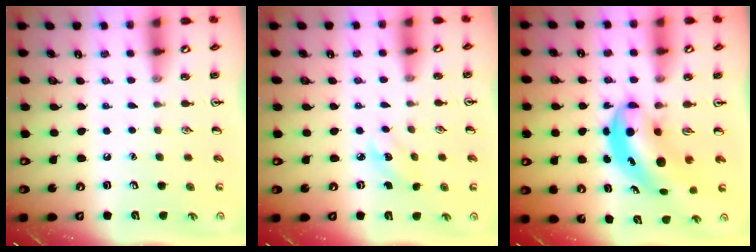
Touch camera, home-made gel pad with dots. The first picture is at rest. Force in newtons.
{"total": 2.4, "press": 2.2, "slide": 0.9}
{"total": 6.2, "press": 6.0, "slide": 1.7}